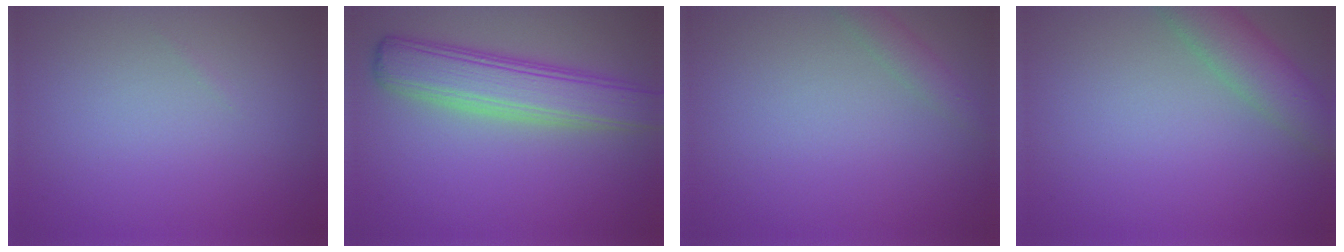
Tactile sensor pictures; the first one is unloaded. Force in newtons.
{"total": 6.0, "press": 6.0, "slide": 0.5}
{"total": 1.5, "press": 1.5, "slide": 0.1}
{"total": 4.3, "press": 4.3, "slide": 0.1}